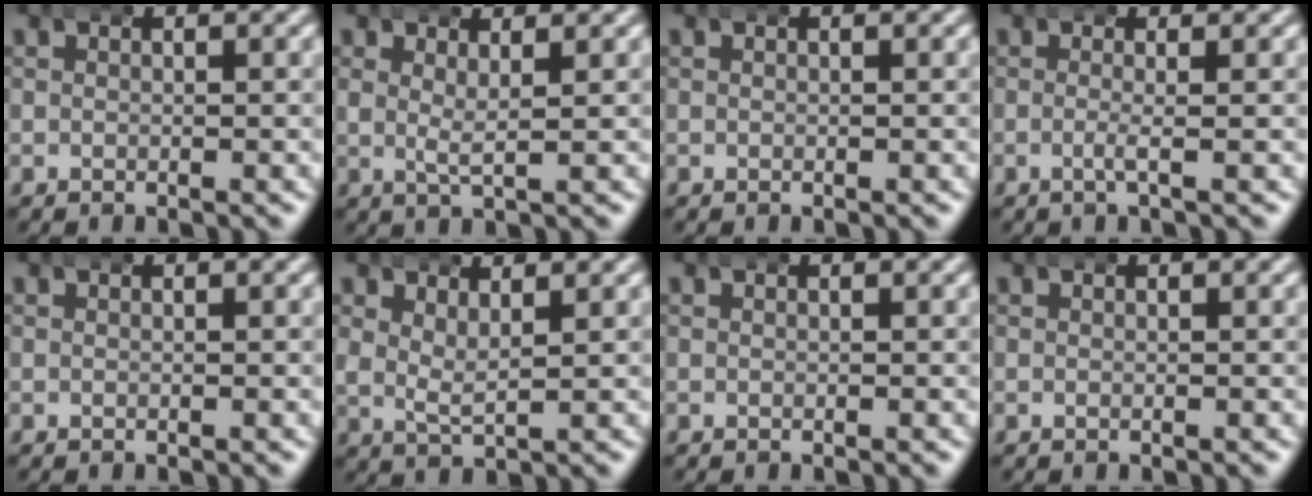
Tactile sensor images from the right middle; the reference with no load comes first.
{"total": 2.7, "force": [1.4, 0.9, 2.1], "torque": [-0.044, -0.001, 0.021]}
{"total": 0.0}
{"total": 1.4, "force": [-0.2, 0.1, 1.4], "torque": [-0.027, 0.001, -0.012]}
{"total": 0.0}
{"total": 3.0, "force": [1.6, 1.6, 2.0], "torque": [-0.048, -0.006, 0.030]}
{"total": 0.0}
{"total": 0.0}